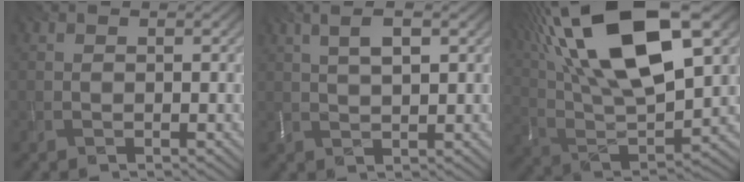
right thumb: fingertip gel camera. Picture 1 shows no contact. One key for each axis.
{"total": 4.2, "fx": 1.6, "fy": 1.3, "fz": 3.6, "tx": -0.085, "ty": 0.005, "tz": 0.032}
{"total": 20.9, "fx": 9.6, "fy": 8.4, "fz": 16.5, "tx": -0.337, "ty": 0.040, "tz": 0.160}